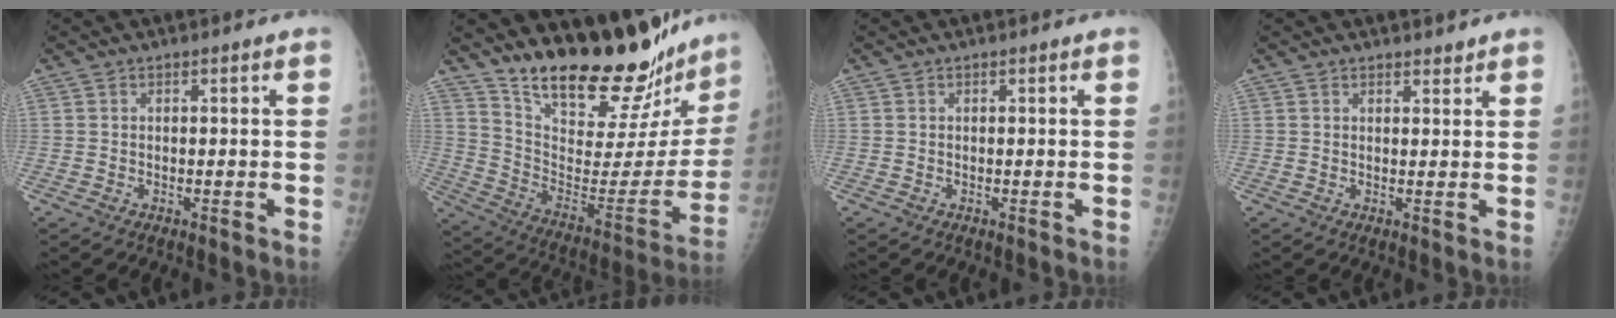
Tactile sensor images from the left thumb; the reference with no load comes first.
{"total": 27.7, "force": [24.5, 6.1, 11.4], "torque": [-0.147, -0.175, 0.362]}
{"total": 0.0}
{"total": 1.5, "force": [1.4, 0.6, 0.3], "torque": [0.007, -0.011, 0.019]}